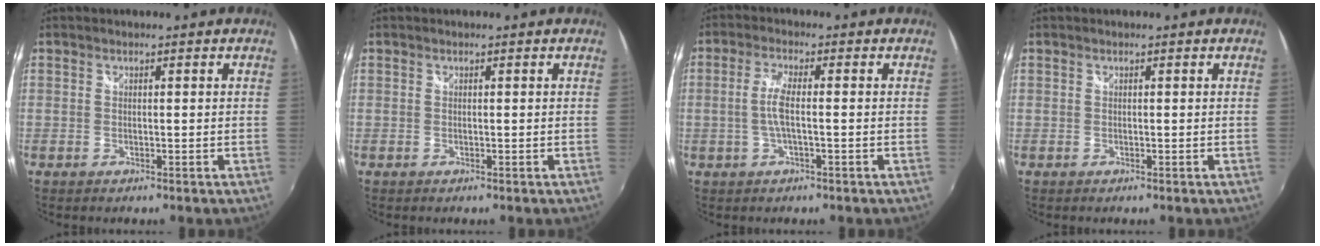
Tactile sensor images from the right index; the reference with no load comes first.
{"total": 0.0}
{"total": 4.2, "force": [-0.6, 0.6, 4.1], "torque": [-0.084, 0.000, -0.010]}
{"total": 0.0}